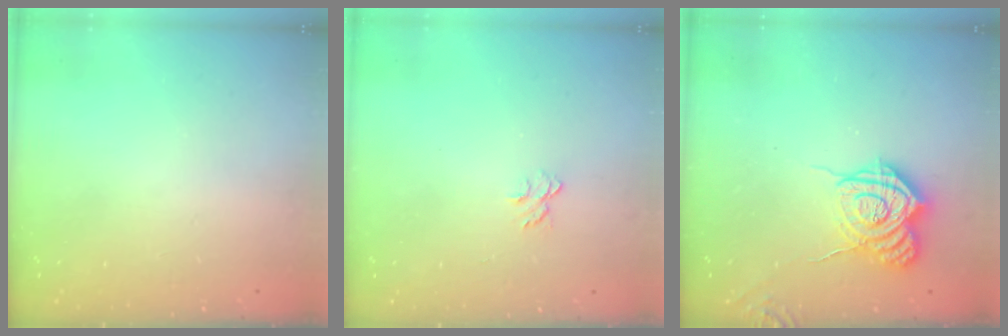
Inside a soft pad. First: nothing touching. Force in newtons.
{"total": 6.5, "press": 6.5, "slide": 0.2}
{"total": 11.4, "press": 11.3, "slide": 1.0}